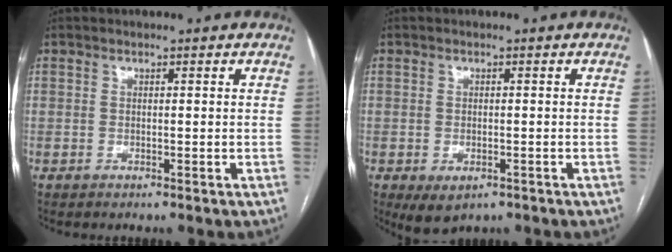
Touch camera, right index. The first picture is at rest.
{"total": 3.9, "force": [-2.0, 2.1, 2.7], "torque": [-0.046, -0.007, -0.019]}